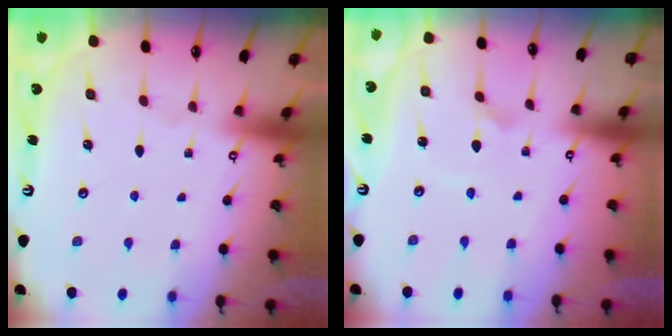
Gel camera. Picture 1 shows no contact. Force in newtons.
{"total": 0.9, "press": 0.9, "slide": 0.0}